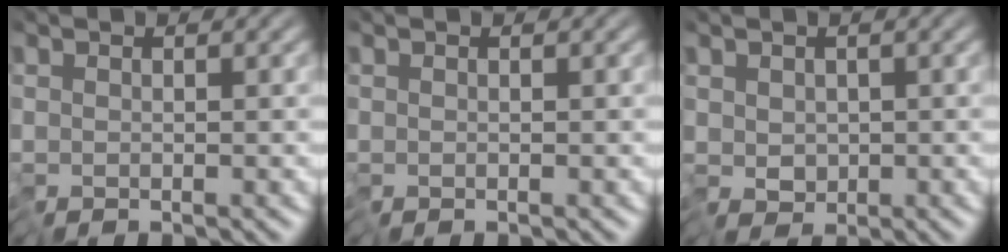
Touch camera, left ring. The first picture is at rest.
{"total": 0.0}
{"total": 1.8, "force": [-0.1, 1.4, 1.2], "torque": [-0.026, -0.001, 0.000]}